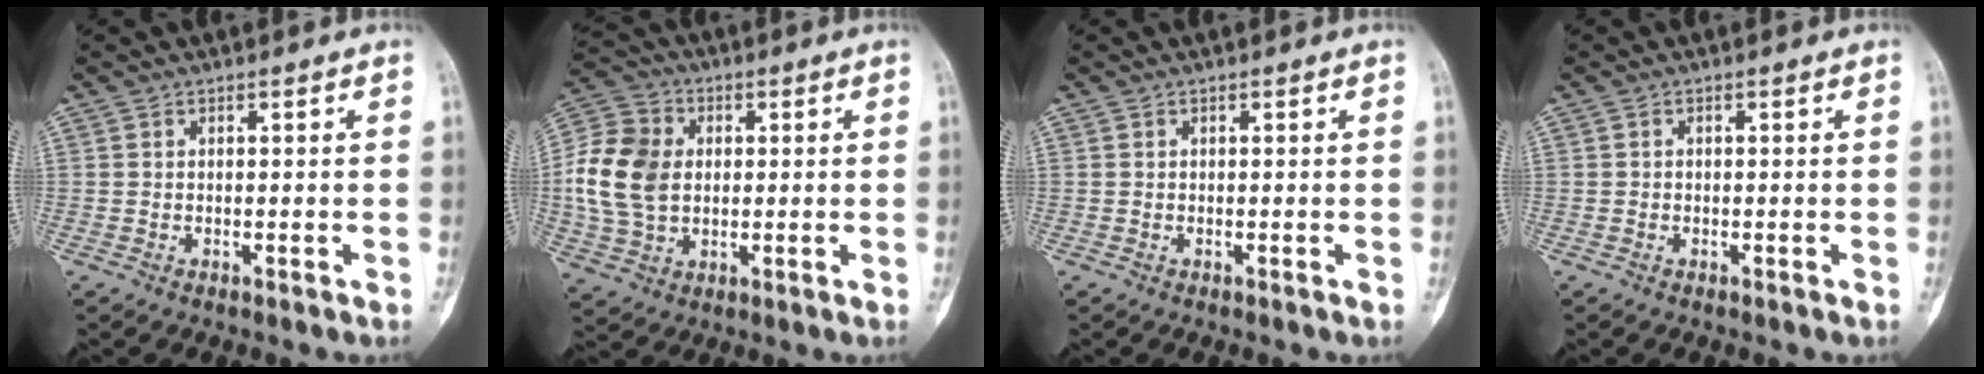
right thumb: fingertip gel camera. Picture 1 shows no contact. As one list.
[{"total": 13.9, "force": [0.7, 10.4, 9.2], "torque": [-0.169, 0.010, 0.013]}, {"total": 0.0}, {"total": 0.0}]